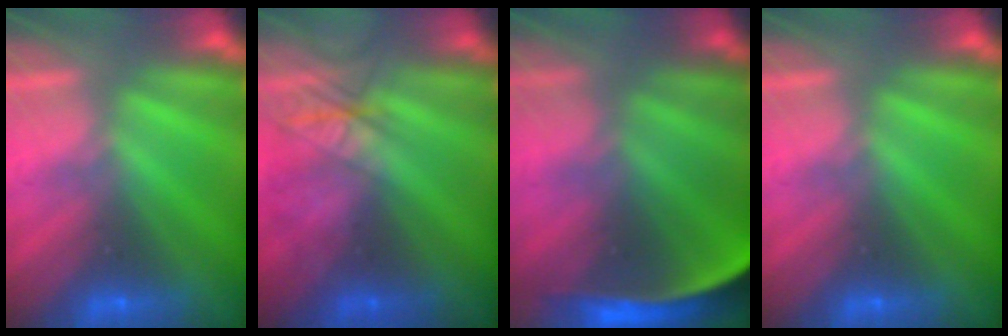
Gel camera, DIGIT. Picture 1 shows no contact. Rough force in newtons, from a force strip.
{"total": 2.5}
{"total": 9.1}
{"total": 0.0}